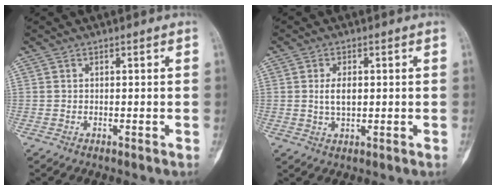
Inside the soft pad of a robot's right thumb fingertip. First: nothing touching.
{"total": 3.8, "force": [0.4, 1.9, 3.3], "torque": [-0.055, -0.003, 0.008]}